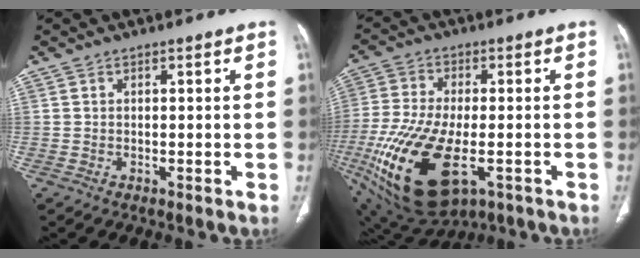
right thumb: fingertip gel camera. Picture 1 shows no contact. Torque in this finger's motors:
{"motor_torque": [1.53, -0.11, 2.29, -0.48, 0.69]}